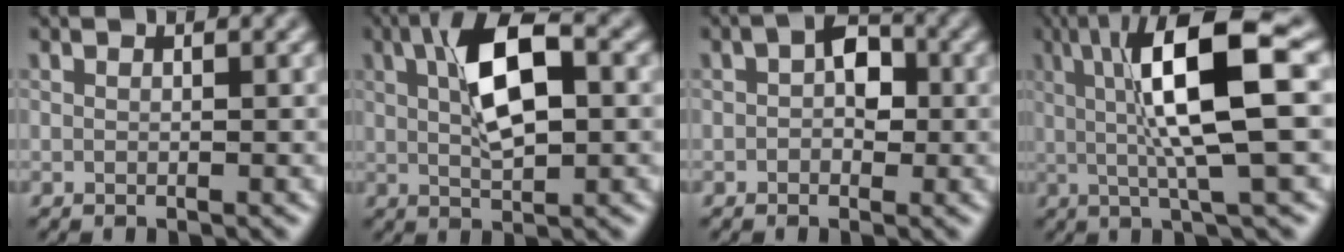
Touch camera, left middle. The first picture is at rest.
{"total": 6.9, "force": [1.6, 2.6, 6.2], "torque": [-0.110, 0.013, 0.026]}
{"total": 3.6, "force": [0.4, 2.3, 2.7], "torque": [-0.038, 0.011, 0.000]}
{"total": 9.8, "force": [1.5, 1.9, 9.5], "torque": [-0.156, 0.007, 0.029]}